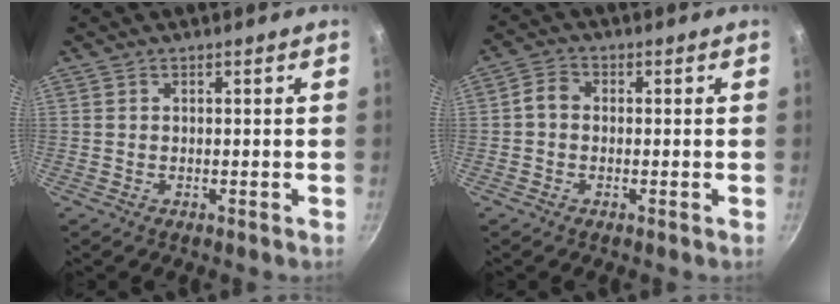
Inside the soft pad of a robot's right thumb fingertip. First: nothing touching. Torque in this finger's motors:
{"motor_torque": [-0.13, 0.08, 0.61, -0.53, 0.00]}